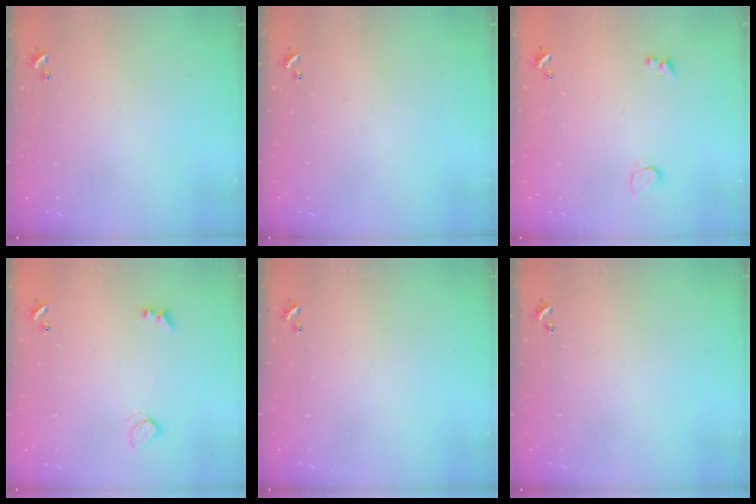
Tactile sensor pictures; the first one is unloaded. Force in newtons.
{"total": 0.0}
{"total": 2.1, "press": 1.8, "slide": 1.2}
{"total": 2.7, "press": 2.4, "slide": 1.3}
{"total": 0.0}
{"total": 0.0}